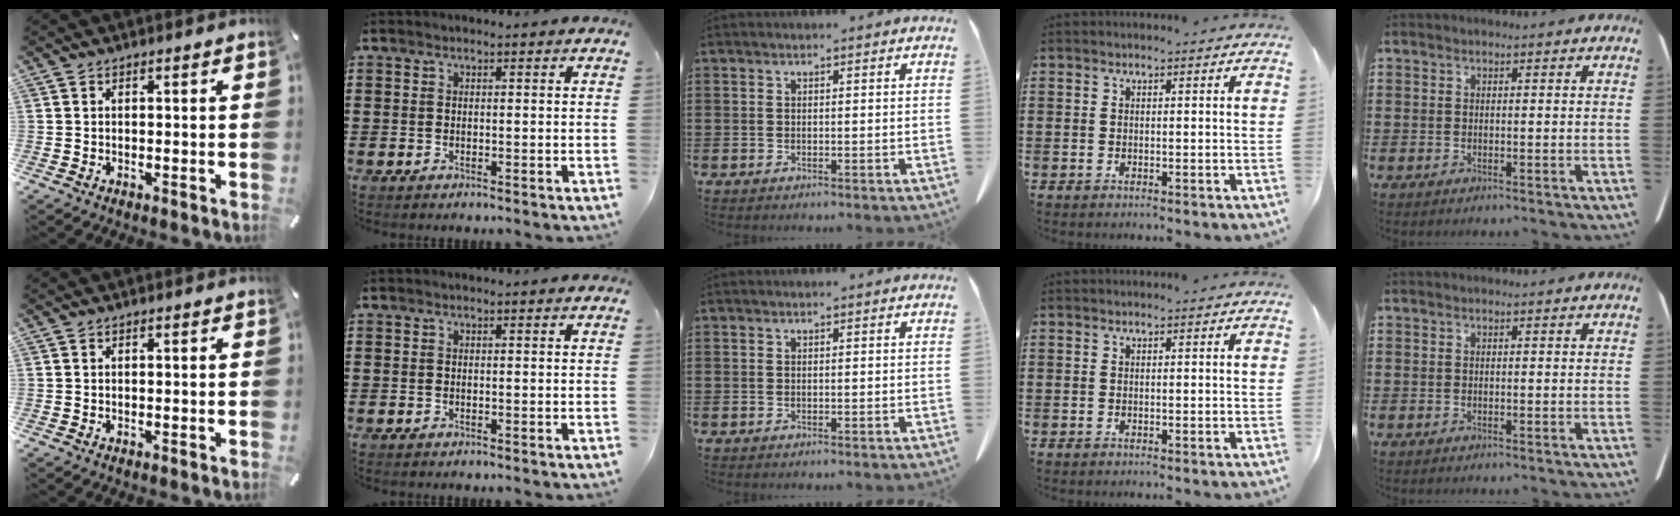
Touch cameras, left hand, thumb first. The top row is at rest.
{}